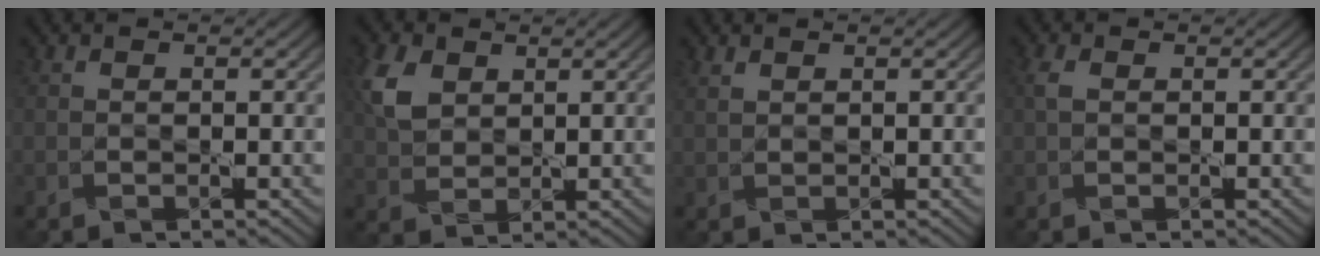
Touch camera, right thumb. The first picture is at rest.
{"total": 5.3, "force": [2.2, 3.6, 3.2], "torque": [-0.083, 0.004, 0.046]}
{"total": 1.1, "force": [0.9, 0.4, 0.5], "torque": [-0.022, -0.001, 0.023]}
{"total": 1.2, "force": [0.3, 0.7, 0.9], "torque": [-0.025, 0.005, 0.003]}